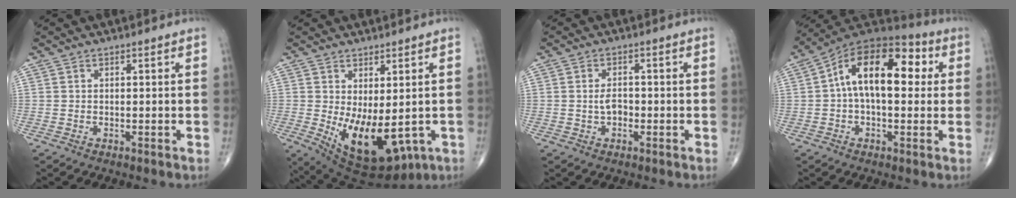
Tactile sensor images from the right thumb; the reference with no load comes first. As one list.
[{"total": 13.3, "force": [-1.9, 6.6, 11.4], "torque": [-0.174, -0.016, -0.001]}, {"total": 2.7, "force": [-0.4, 1.7, 2.1], "torque": [-0.034, 0.006, -0.010]}, {"total": 17.4, "force": [2.9, 9.3, 14.5], "torque": [-0.211, 0.043, 0.035]}]